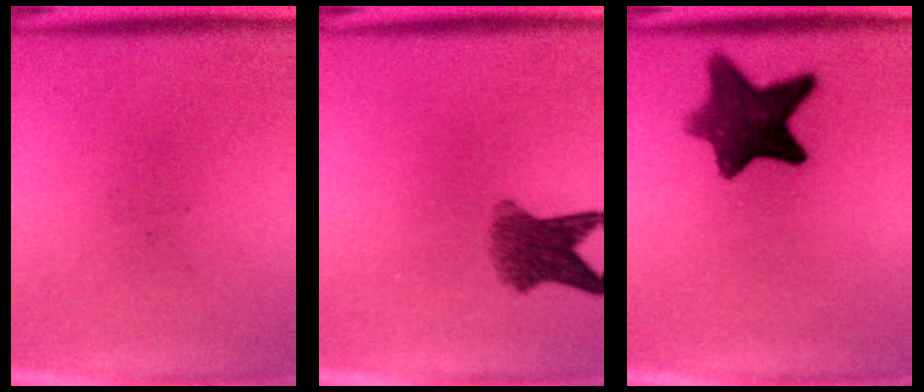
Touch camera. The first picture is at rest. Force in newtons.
{"total": 6.0}
{"total": 10.4}